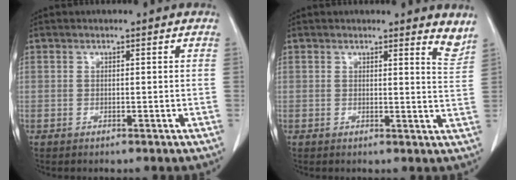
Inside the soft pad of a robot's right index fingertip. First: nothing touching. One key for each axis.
{"total": 3.4, "fx": 3.3, "fy": 0.2, "fz": 1.1, "tx": -0.013, "ty": -0.029, "tz": 0.019}